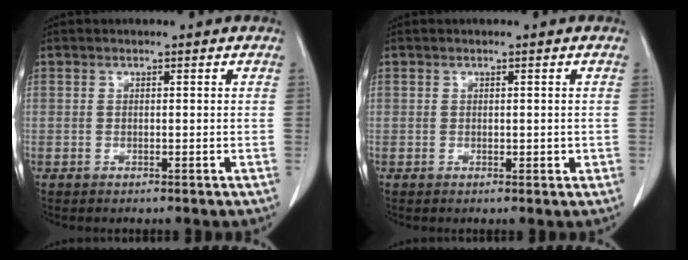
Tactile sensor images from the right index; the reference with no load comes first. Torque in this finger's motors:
{"motor_torque": [0.02, 0.15, -0.04, 0.01]}